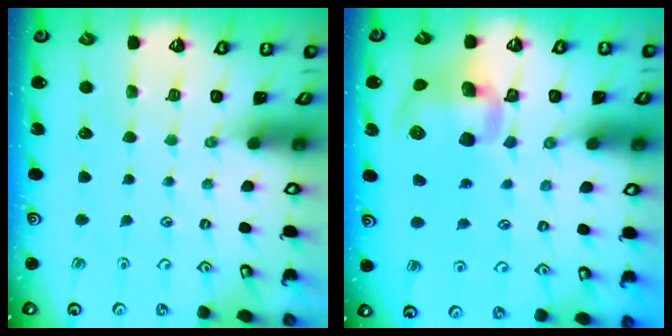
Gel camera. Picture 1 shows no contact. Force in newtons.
{"total": 11.6, "press": 11.5, "slide": 1.9}